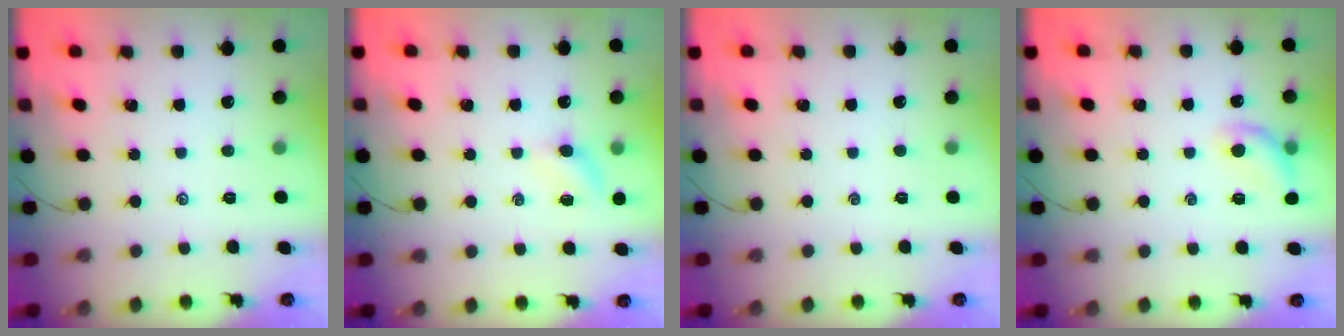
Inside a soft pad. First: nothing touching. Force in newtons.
{"total": 5.3, "press": 5.1, "slide": 1.3}
{"total": 0.0}
{"total": 9.4, "press": 9.2, "slide": 1.8}